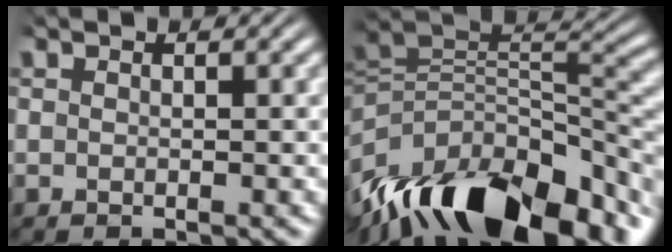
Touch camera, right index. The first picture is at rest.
{"total": 17.2, "force": [-5.1, 10.3, 12.7], "torque": [-0.228, -0.044, -0.059]}